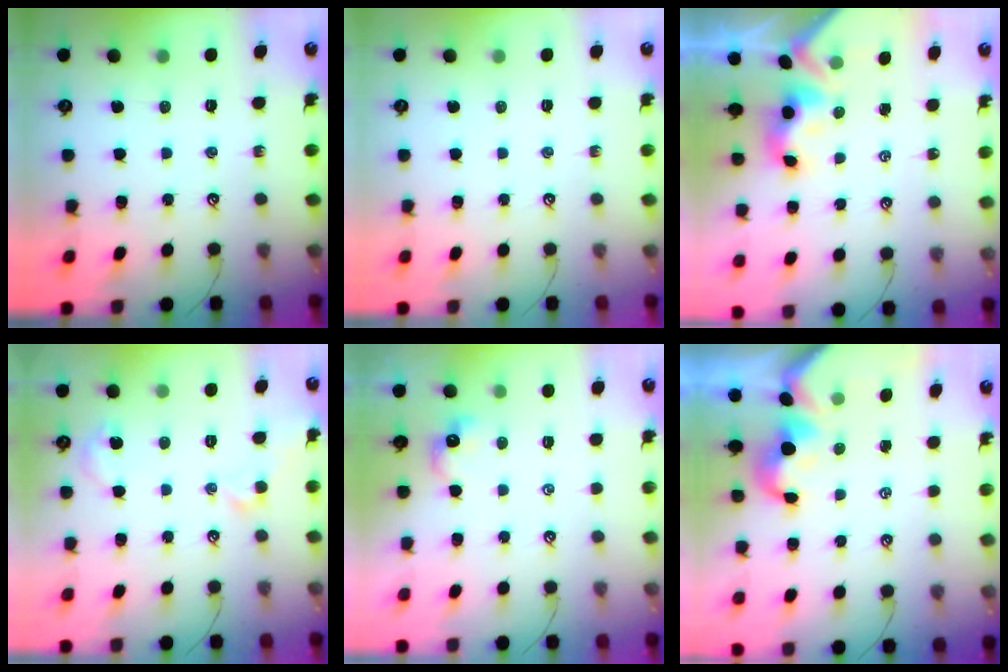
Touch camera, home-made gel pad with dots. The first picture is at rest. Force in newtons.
{"total": 0.0}
{"total": 3.3, "press": 3.3, "slide": 0.4}
{"total": 2.1, "press": 2.1, "slide": 0.1}
{"total": 1.2, "press": 1.1, "slide": 0.5}
{"total": 0.5, "press": 0.2, "slide": 0.5}